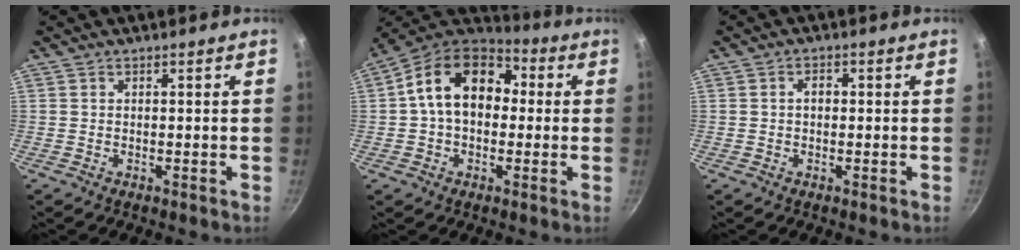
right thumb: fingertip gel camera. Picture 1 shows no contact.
{"total": 15.7, "force": [1.8, 11.2, 10.9], "torque": [-0.144, 0.035, 0.011]}
{"total": 1.8, "force": [0.1, 1.4, 1.2], "torque": [-0.016, 0.006, 0.000]}